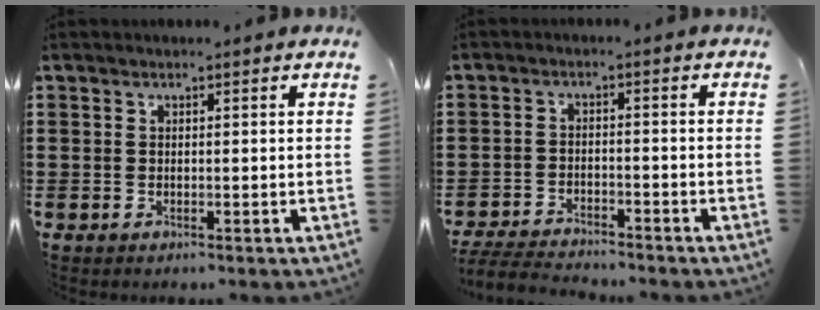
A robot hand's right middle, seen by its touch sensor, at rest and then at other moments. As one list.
[{"total": 4.3, "force": [-4.2, 0.5, 0.5], "torque": [-0.014, 0.001, -0.090]}]